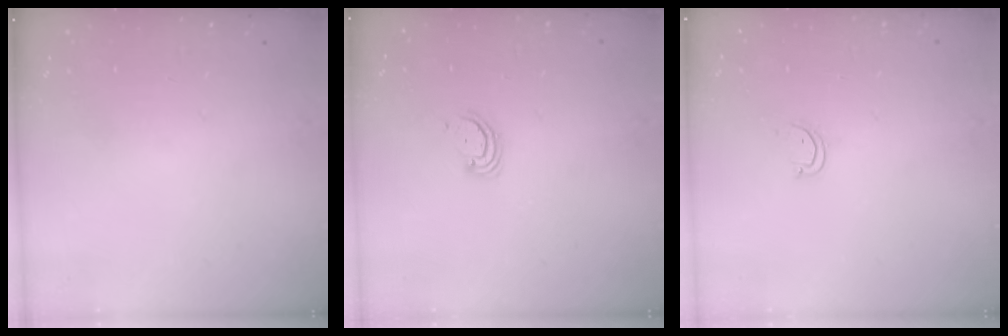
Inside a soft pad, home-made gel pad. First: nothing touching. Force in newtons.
{"total": 2.9, "press": 2.9, "slide": 0.2}
{"total": 3.2, "press": 3.2, "slide": 0.2}